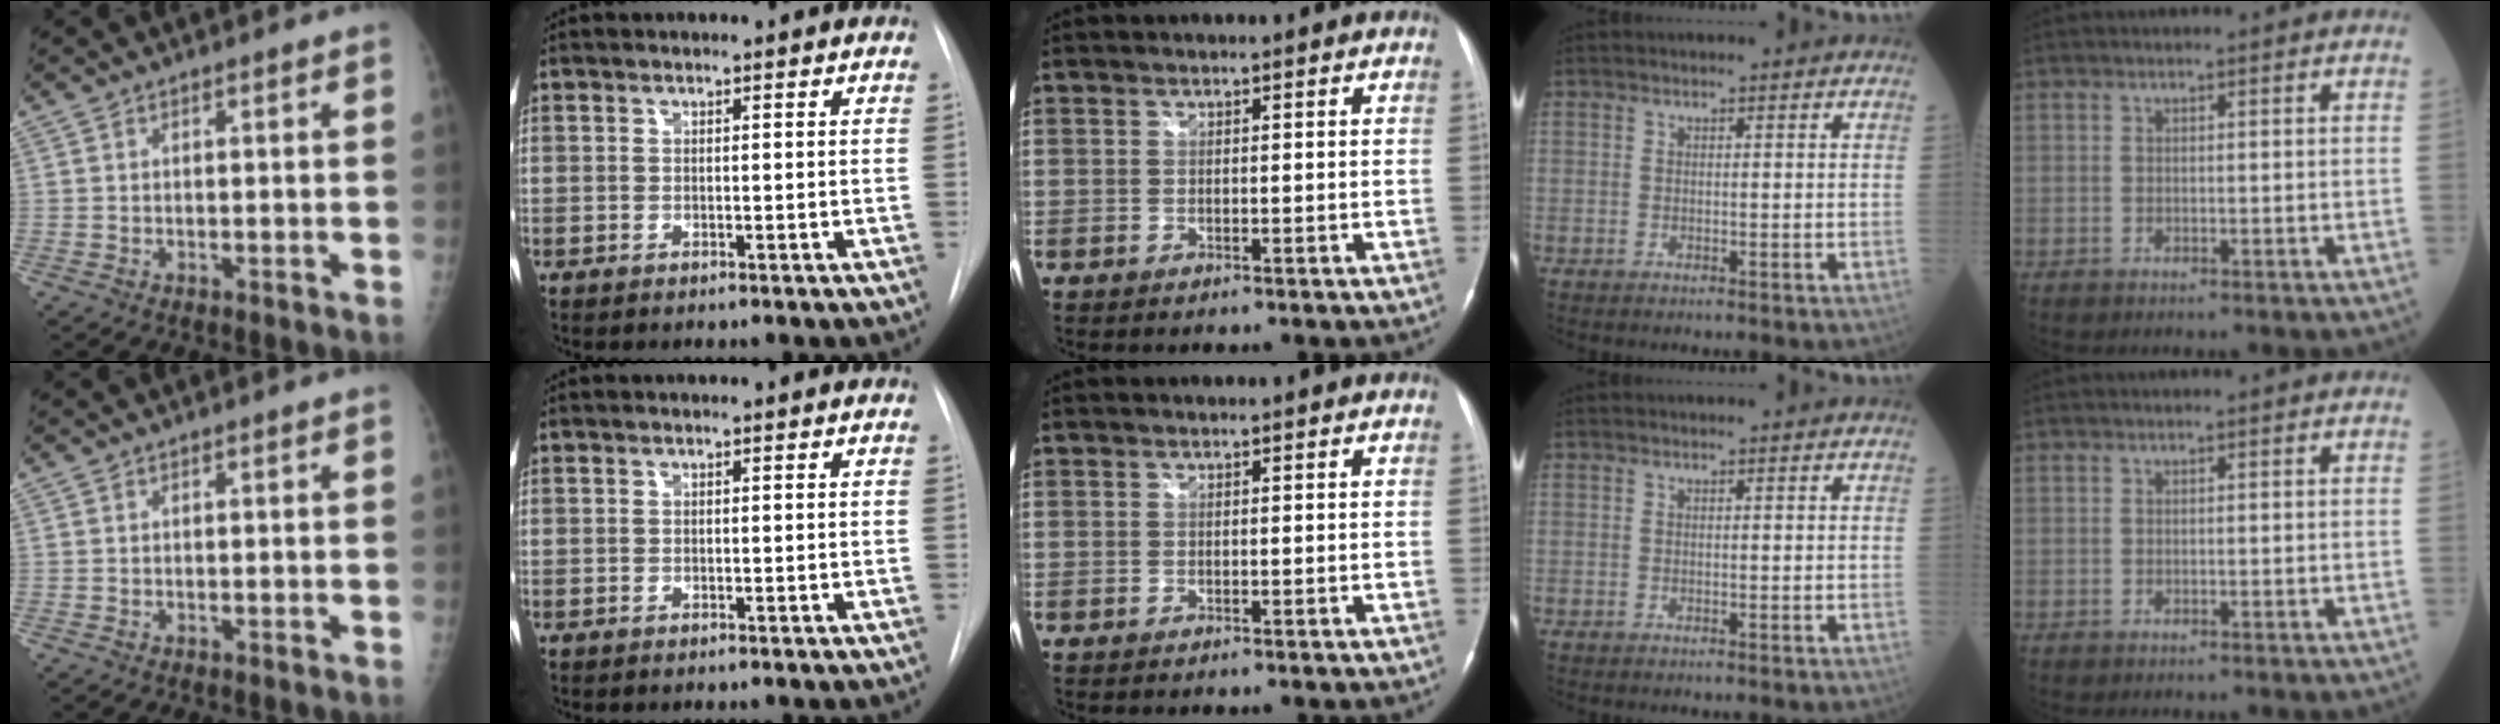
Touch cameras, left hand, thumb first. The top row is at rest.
{}